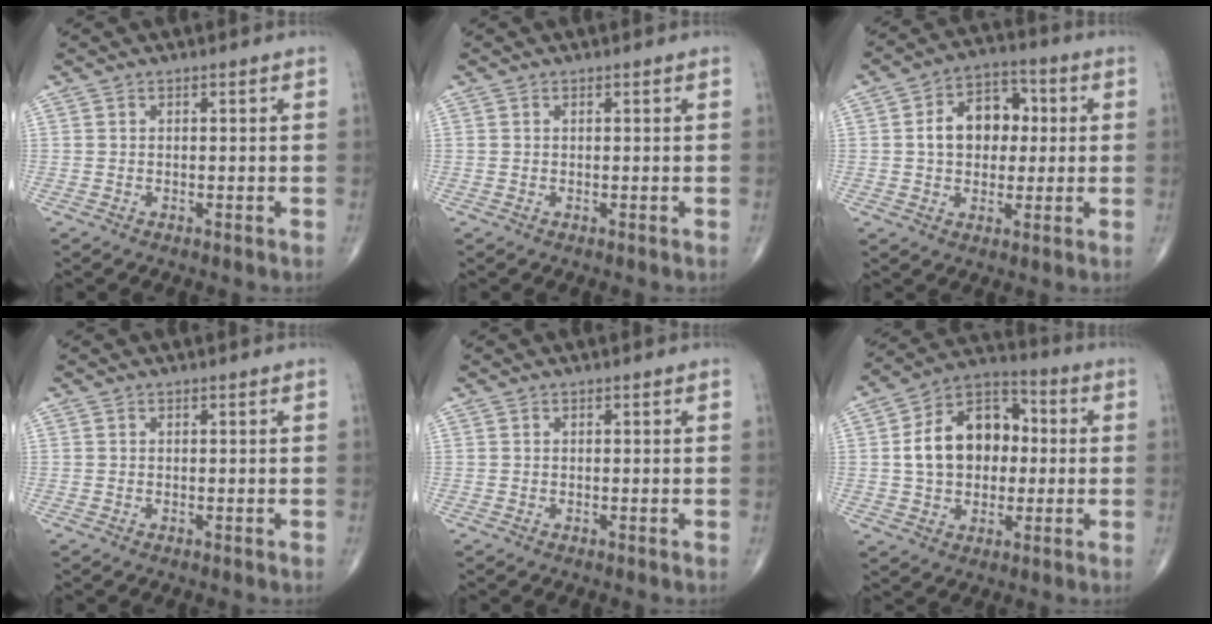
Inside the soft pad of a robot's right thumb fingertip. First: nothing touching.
{"total": 0.0}
{"total": 11.1, "force": [1.1, 8.0, 7.6], "torque": [-0.087, 0.022, 0.012]}
{"total": 0.0}
{"total": 0.0}
{"total": 15.7, "force": [0.9, 11.1, 11.0], "torque": [-0.149, 0.028, 0.008]}